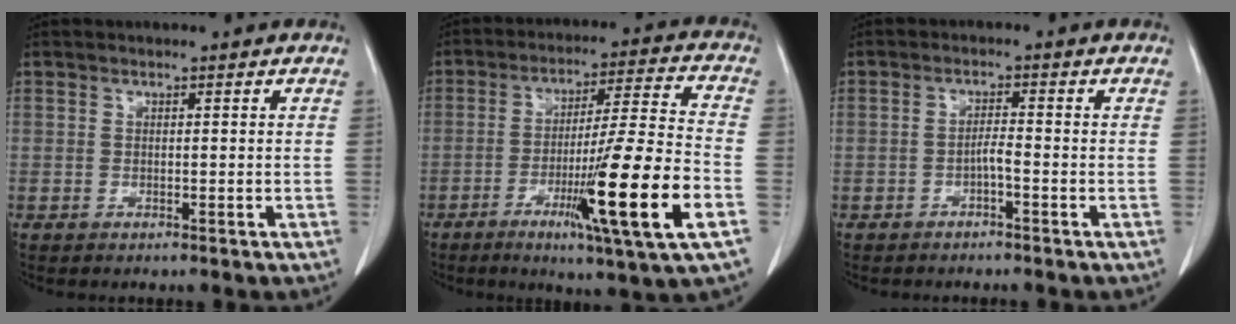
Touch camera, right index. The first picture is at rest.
{"total": 17.8, "force": [-6.4, -1.0, 16.6], "torque": [-0.280, -0.022, -0.103]}
{"total": 1.8, "force": [-1.0, 0.0, 1.5], "torque": [-0.028, 0.002, -0.018]}